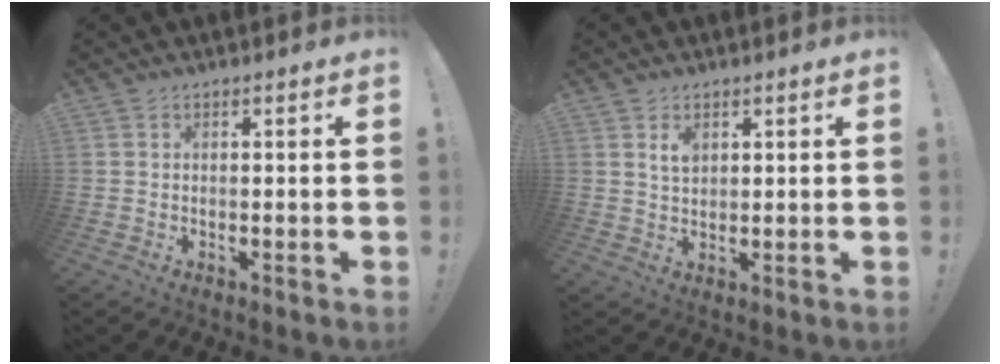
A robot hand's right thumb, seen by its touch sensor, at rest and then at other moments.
{"total": 3.7, "force": [1.7, 2.4, 2.3], "torque": [-0.032, -0.004, 0.027]}